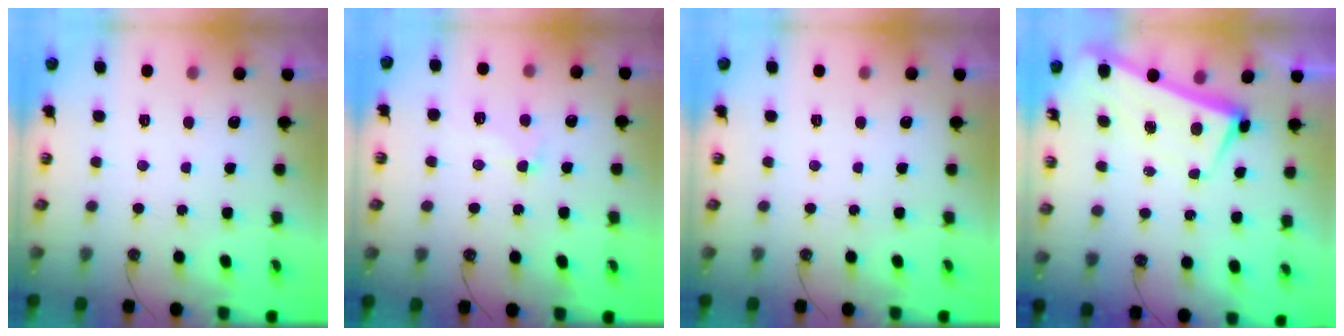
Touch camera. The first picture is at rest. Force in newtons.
{"total": 2.4, "press": 1.7, "slide": 1.6}
{"total": 0.0}
{"total": 1.5, "press": 0.5, "slide": 1.4}